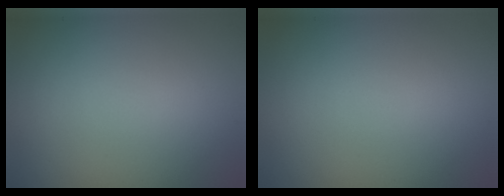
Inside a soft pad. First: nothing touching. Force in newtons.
{"total": 0.0}